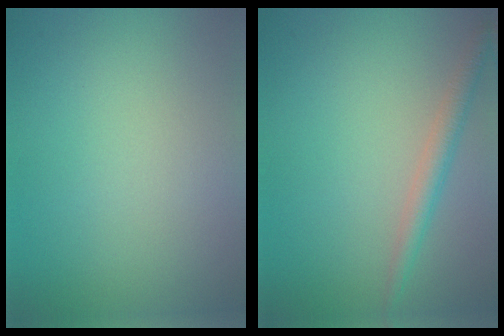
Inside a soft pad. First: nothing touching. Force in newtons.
{"total": 2.2, "press": 2.2, "slide": 0.1}